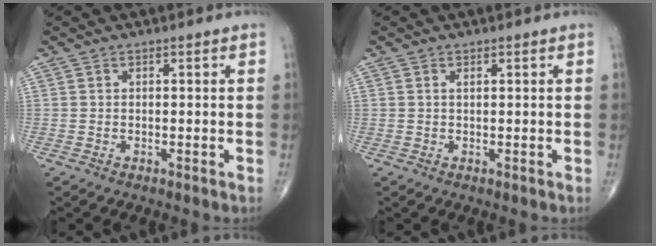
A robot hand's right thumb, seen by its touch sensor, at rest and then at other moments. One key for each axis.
{"total": 1.1, "fx": 0.5, "fy": 0.3, "fz": 1.0, "tx": -0.020, "ty": 0.000, "tz": 0.011}